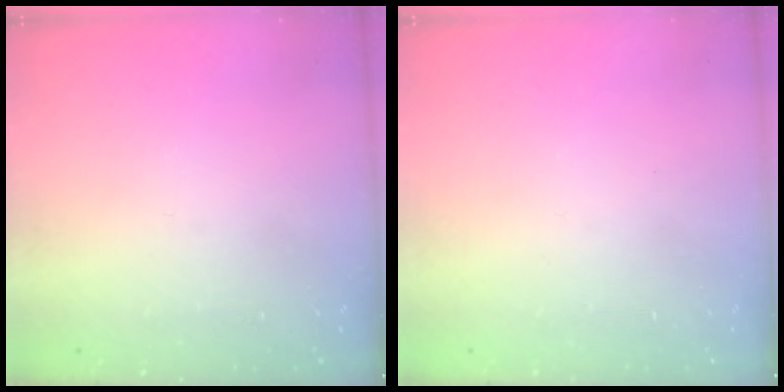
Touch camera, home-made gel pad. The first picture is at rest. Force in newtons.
{"total": 1.8, "press": 1.8, "slide": 0.1}